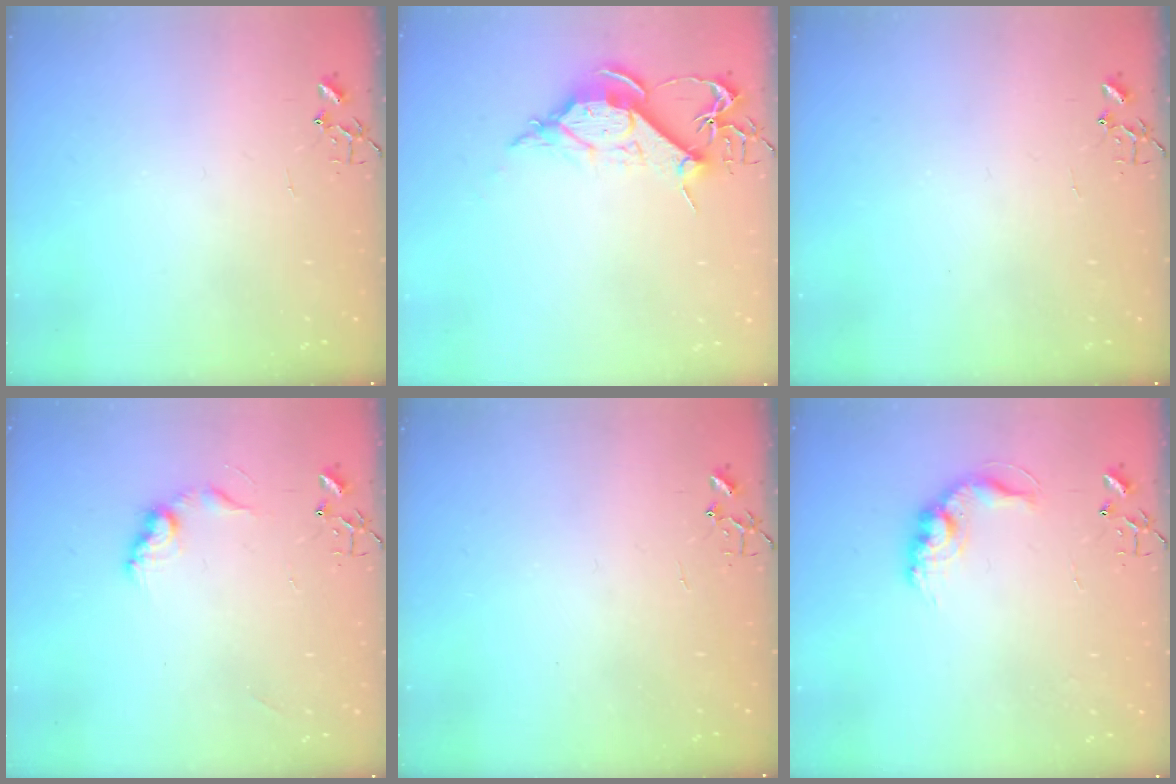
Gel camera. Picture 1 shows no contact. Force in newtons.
{"total": 10.4, "press": 10.3, "slide": 1.1}
{"total": 0.0}
{"total": 9.2, "press": 9.2, "slide": 0.5}
{"total": 0.0}
{"total": 12.6, "press": 12.5, "slide": 0.6}